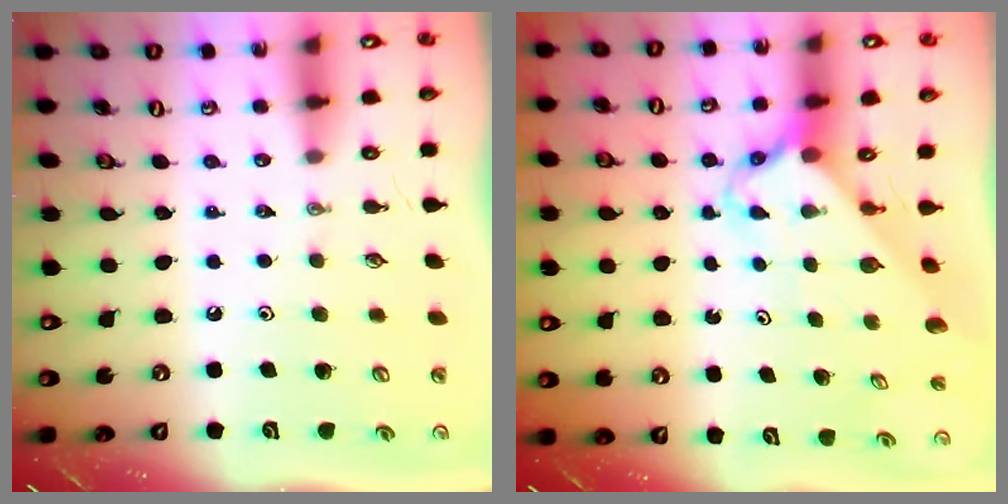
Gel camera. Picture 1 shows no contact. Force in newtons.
{"total": 2.4, "press": 2.4, "slide": 0.2}